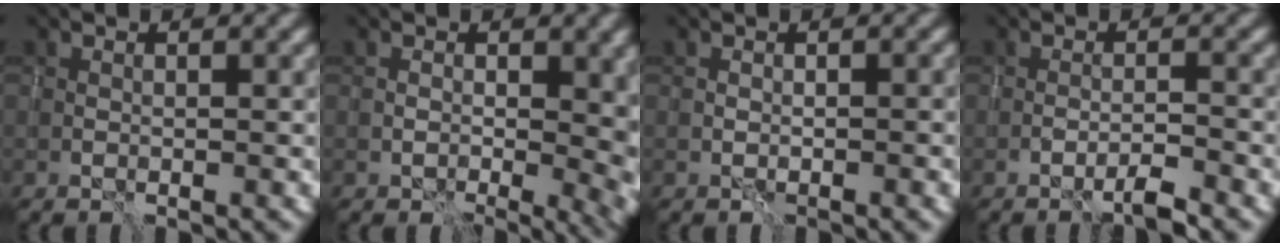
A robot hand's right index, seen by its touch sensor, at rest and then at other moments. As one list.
[{"total": 9.4, "force": [-0.3, 5.6, 7.6], "torque": [-0.091, -0.023, 0.008]}, {"total": 0.8, "force": [-0.4, 0.1, 0.7], "torque": [-0.010, -0.001, -0.007]}, {"total": 1.9, "force": [-1.4, 0.1, 1.2], "torque": [-0.015, 0.008, -0.031]}]